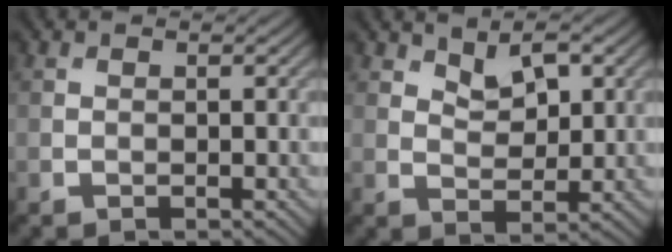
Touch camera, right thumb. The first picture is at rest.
{"total": 4.3, "force": [2.4, 2.2, 2.7], "torque": [-0.054, -0.005, 0.044]}